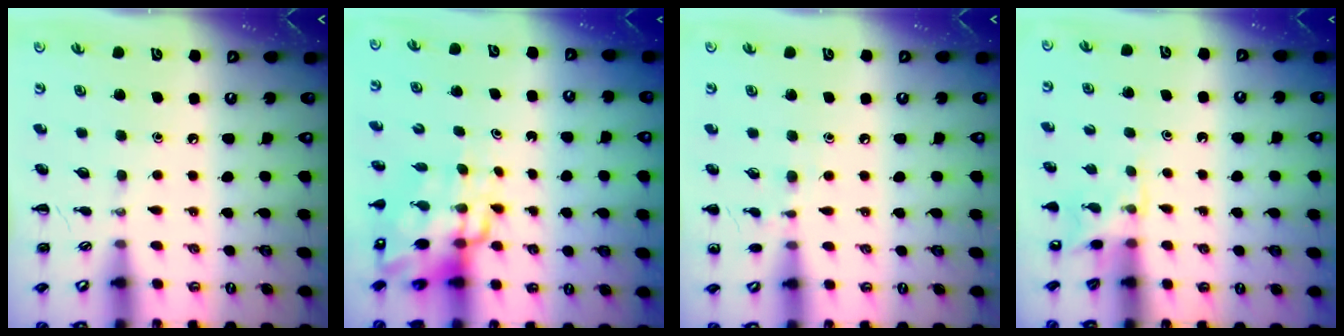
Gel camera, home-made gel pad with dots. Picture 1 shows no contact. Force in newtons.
{"total": 10.6, "press": 10.1, "slide": 3.2}
{"total": 6.2, "press": 5.9, "slide": 1.7}
{"total": 4.3, "press": 4.1, "slide": 1.3}